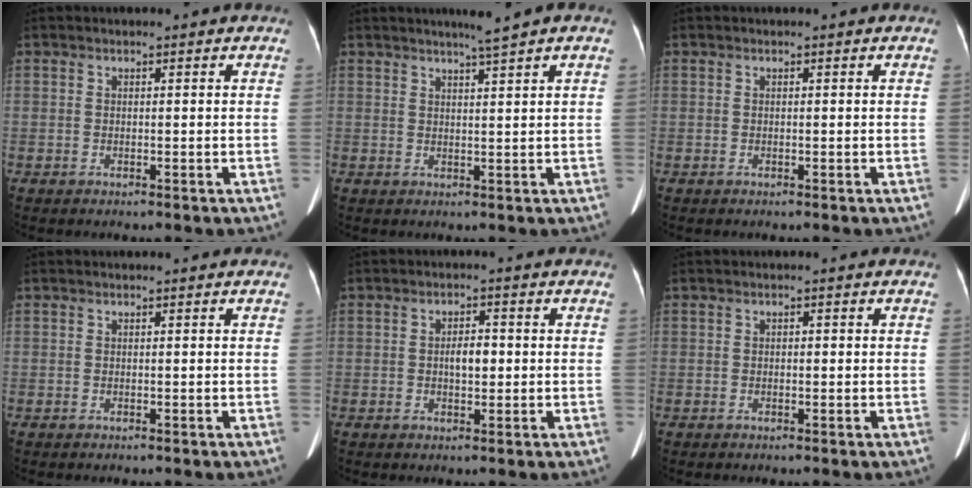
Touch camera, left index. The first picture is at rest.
{"total": 2.8, "force": [2.1, -0.8, 1.7], "torque": [-0.029, -0.002, 0.038]}
{"total": 0.0}
{"total": 0.0}
{"total": 3.0, "force": [-0.3, 1.4, 2.7], "torque": [-0.047, 0.004, -0.001]}
{"total": 0.7, "force": [-0.2, 0.4, 0.5], "torque": [-0.009, 0.001, -0.001]}